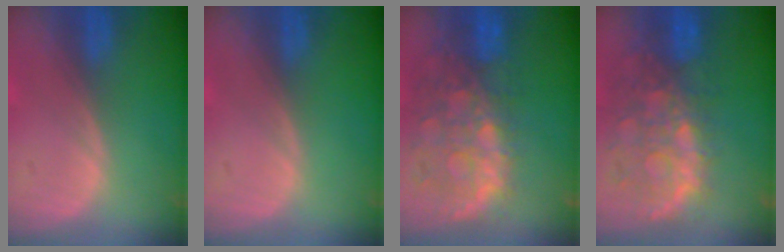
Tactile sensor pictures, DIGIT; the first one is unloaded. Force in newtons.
{"total": 0.0}
{"total": 11.5, "press": 9.7, "slide": 6.2}
{"total": 11.2, "press": 9.6, "slide": 5.6}